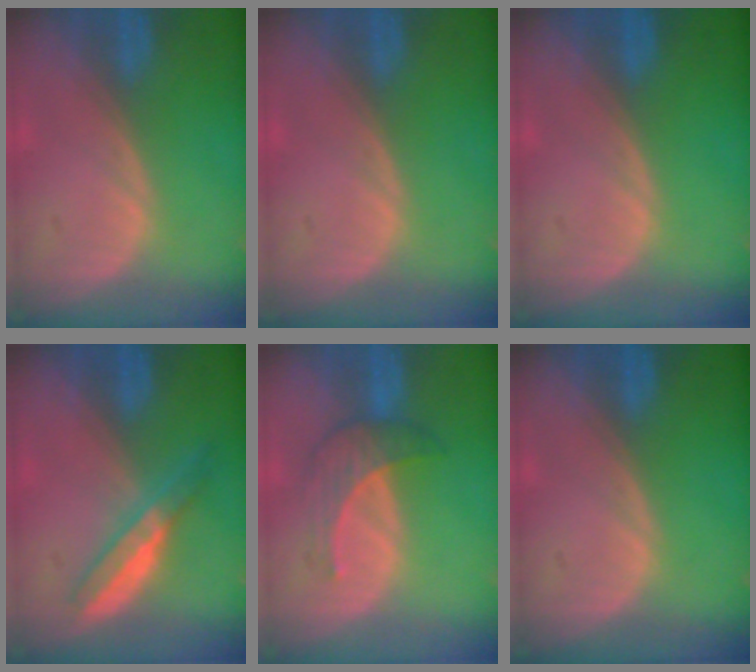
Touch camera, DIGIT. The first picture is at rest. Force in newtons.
{"total": 0.0}
{"total": 0.0}
{"total": 5.2, "press": 4.6, "slide": 2.4}
{"total": 4.5, "press": 4.5, "slide": 0.4}
{"total": 0.0}